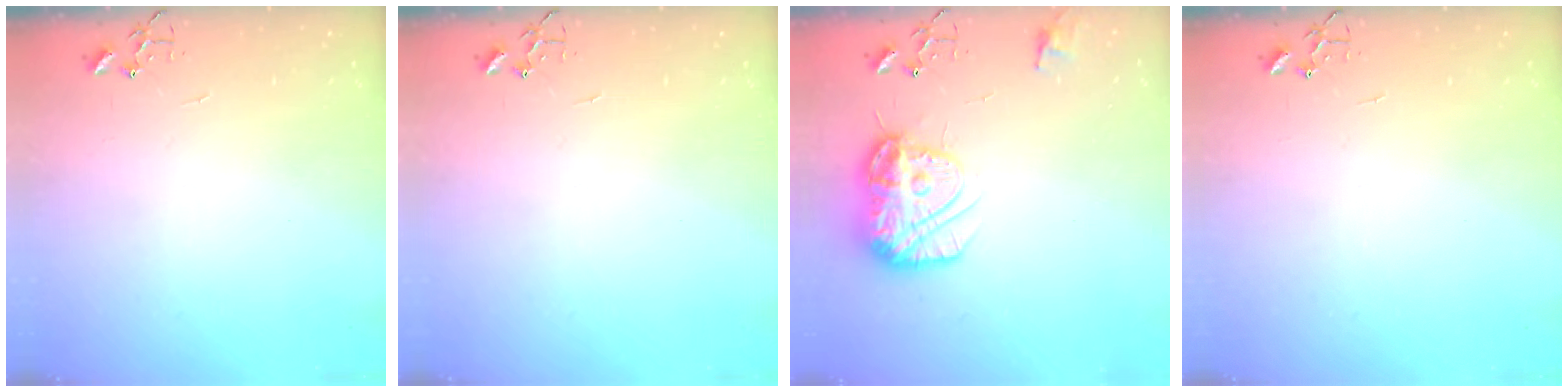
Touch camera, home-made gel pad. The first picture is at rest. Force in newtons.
{"total": 0.0}
{"total": 15.6, "press": 15.5, "slide": 1.6}
{"total": 0.0}